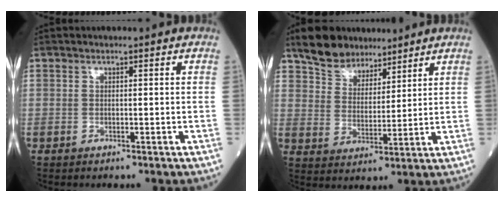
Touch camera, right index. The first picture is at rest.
{"total": 8.2, "force": [6.8, 4.2, 2.1], "torque": [-0.043, 0.019, 0.128]}